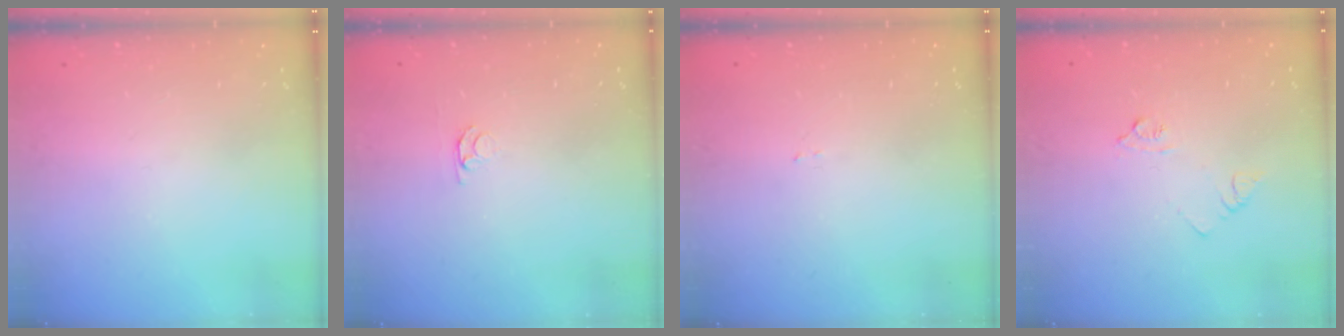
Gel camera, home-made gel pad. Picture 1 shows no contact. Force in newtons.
{"total": 2.1, "press": 2.1, "slide": 0.2}
{"total": 1.6, "press": 1.6, "slide": 0.1}
{"total": 5.3, "press": 5.2, "slide": 0.5}